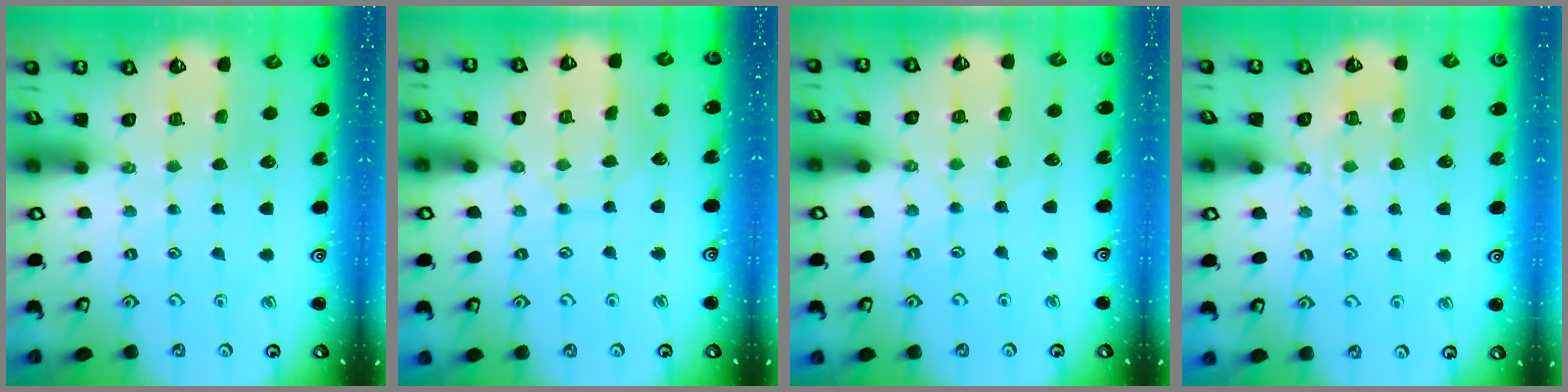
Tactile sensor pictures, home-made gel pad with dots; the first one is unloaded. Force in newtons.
{"total": 4.8, "press": 4.8, "slide": 0.4}
{"total": 3.9, "press": 3.9, "slide": 0.5}
{"total": 3.0, "press": 2.9, "slide": 0.7}